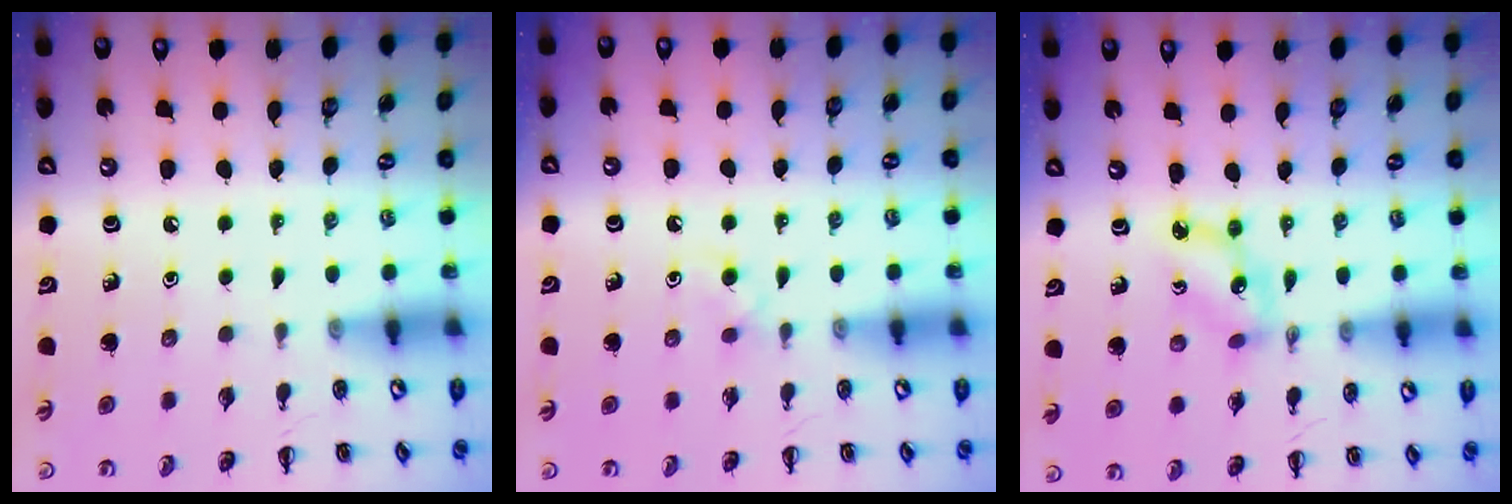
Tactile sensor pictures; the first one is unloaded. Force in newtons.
{"total": 3.7, "press": 3.4, "slide": 1.4}
{"total": 5.2, "press": 5.0, "slide": 1.3}